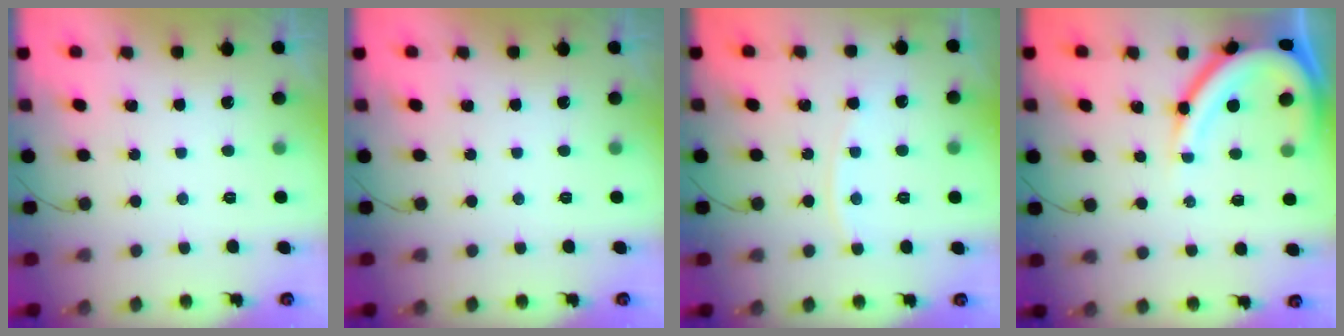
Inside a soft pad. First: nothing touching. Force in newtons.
{"total": 0.0}
{"total": 5.2, "press": 5.2, "slide": 0.3}
{"total": 13.6, "press": 13.5, "slide": 1.3}